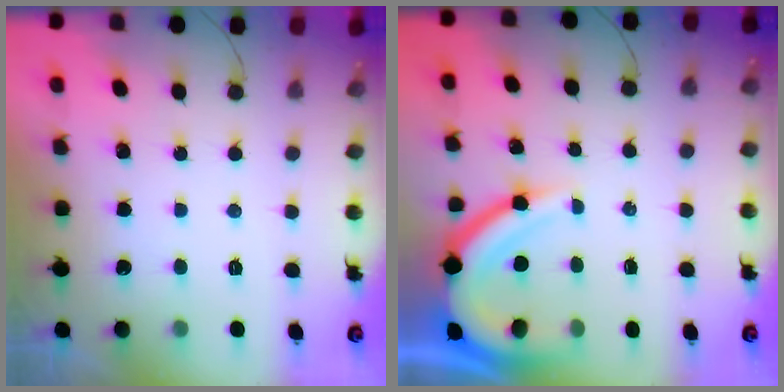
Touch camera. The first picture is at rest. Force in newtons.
{"total": 12.5, "press": 12.4, "slide": 1.5}